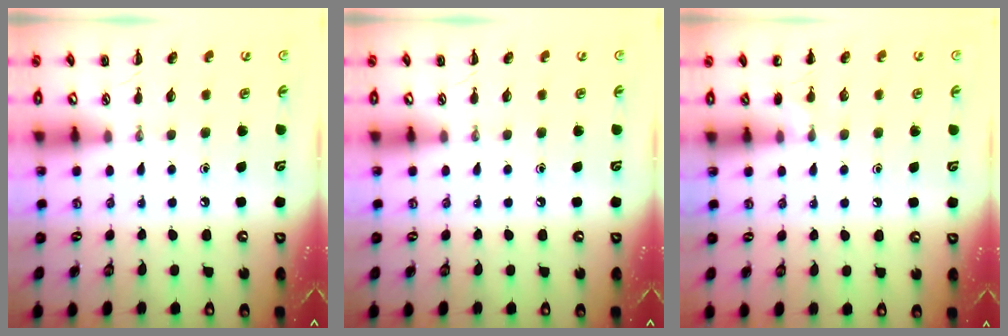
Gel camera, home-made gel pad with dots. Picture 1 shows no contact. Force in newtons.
{"total": 0.0}
{"total": 5.5, "press": 5.3, "slide": 1.6}